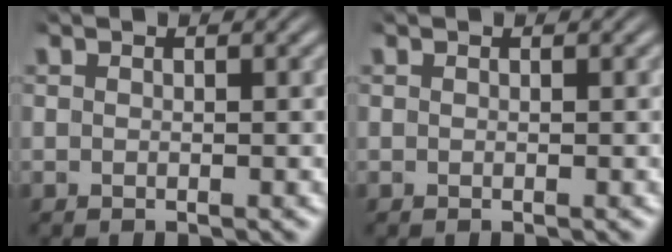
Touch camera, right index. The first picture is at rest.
{"total": 0.0}